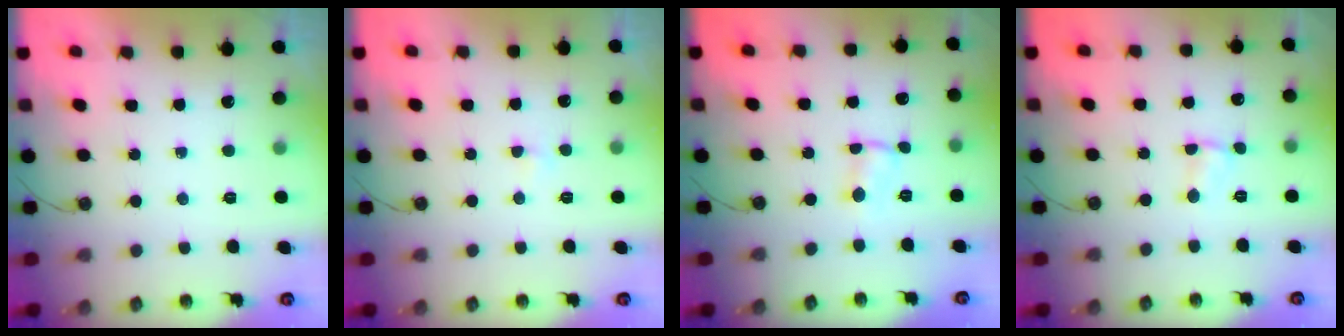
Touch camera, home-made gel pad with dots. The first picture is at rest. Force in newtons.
{"total": 2.5, "press": 2.5, "slide": 0.4}
{"total": 1.4, "press": 1.4, "slide": 0.1}
{"total": 1.5, "press": 1.5, "slide": 0.1}